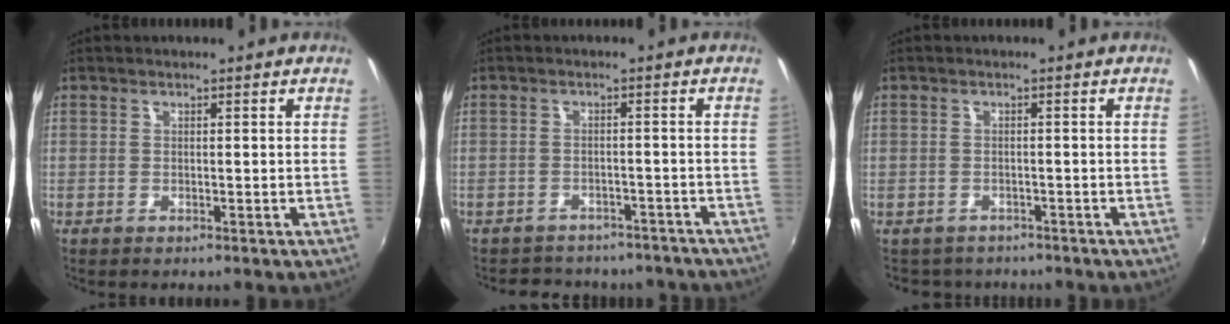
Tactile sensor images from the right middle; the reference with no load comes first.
{"total": 13.5, "force": [-11.6, 5.6, 4.1], "torque": [-0.092, 0.005, -0.140]}
{"total": 3.1, "force": [-2.1, 2.3, -0.1], "torque": [0.000, 0.008, -0.031]}